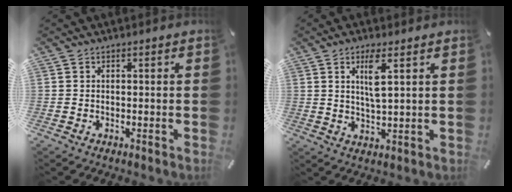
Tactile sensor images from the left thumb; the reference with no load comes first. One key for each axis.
{"total": 6.4, "fx": 2.6, "fy": 1.4, "fz": 5.7, "tx": -0.103, "ty": -0.005, "tz": 0.039}